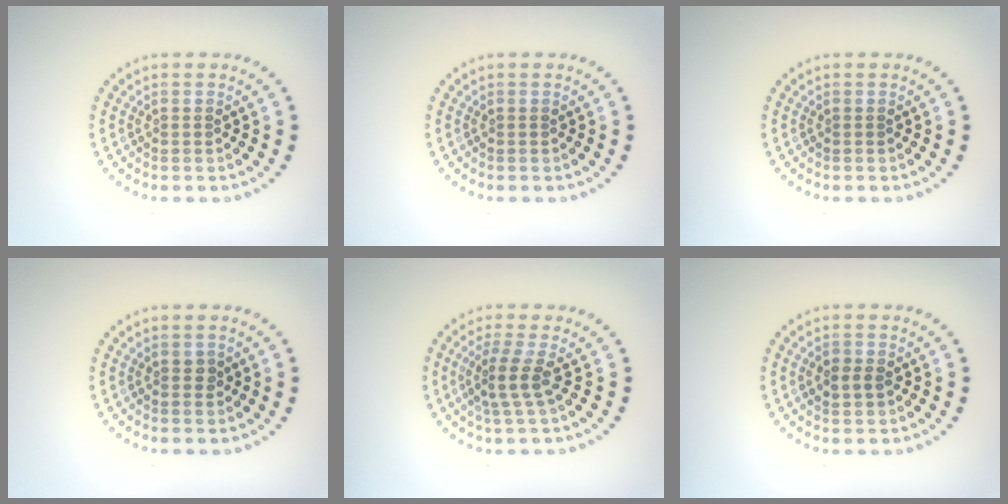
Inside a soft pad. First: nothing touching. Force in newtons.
{"total": 0.0}
{"total": 0.0}
{"total": 0.8, "press": 0.8, "slide": 0.3}
{"total": 2.6, "press": 1.9, "slide": 1.7}
{"total": 1.6, "press": 1.5, "slide": 0.2}